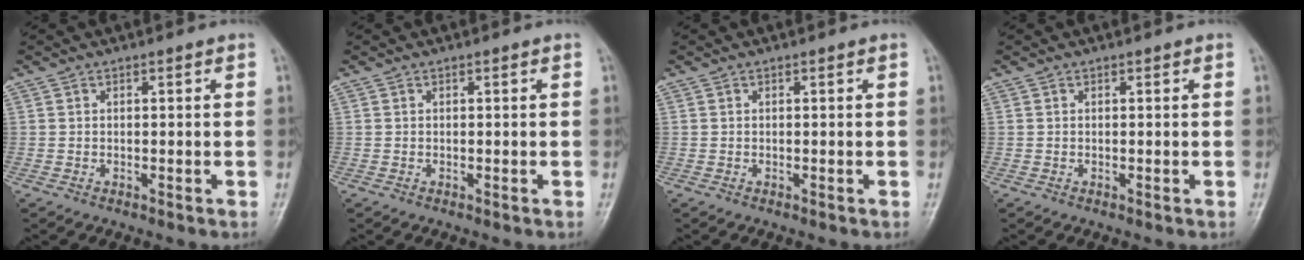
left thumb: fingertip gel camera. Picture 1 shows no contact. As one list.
[{"total": 0.0}, {"total": 0.0}, {"total": 0.0}]